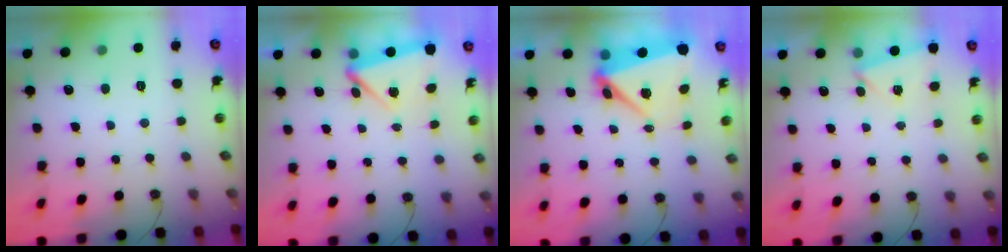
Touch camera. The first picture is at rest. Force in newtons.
{"total": 4.7, "press": 4.6, "slide": 0.5}
{"total": 6.7, "press": 6.7, "slide": 1.0}
{"total": 1.7, "press": 0.9, "slide": 1.5}